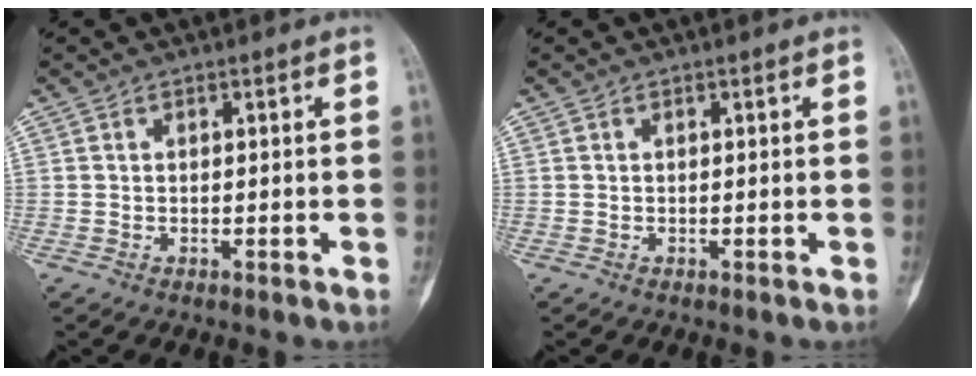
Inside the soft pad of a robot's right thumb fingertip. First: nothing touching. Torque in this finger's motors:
{"motor_torque": [0.00, 0.00, 0.03, -0.04, 0.00]}